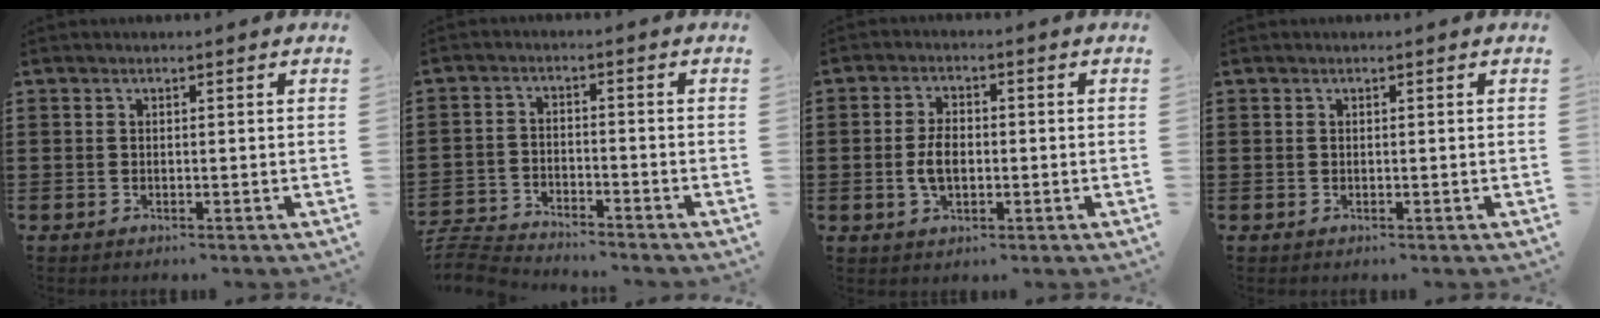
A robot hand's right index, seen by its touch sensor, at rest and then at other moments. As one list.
[{"total": 4.5, "force": [-4.4, 0.4, 0.2], "torque": [-0.021, -0.001, -0.096]}, {"total": 4.1, "force": [-0.6, 2.4, 3.3], "torque": [-0.077, 0.000, -0.014]}, {"total": 0.0}]